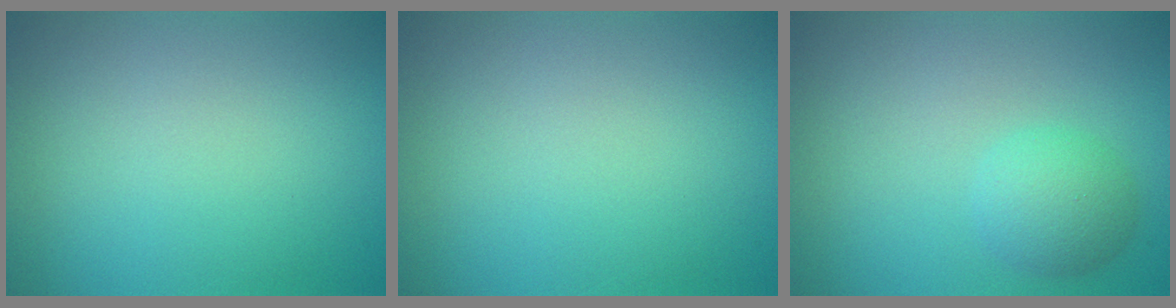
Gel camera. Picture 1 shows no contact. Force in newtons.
{"total": 0.0}
{"total": 2.7, "press": 2.7, "slide": 0.1}